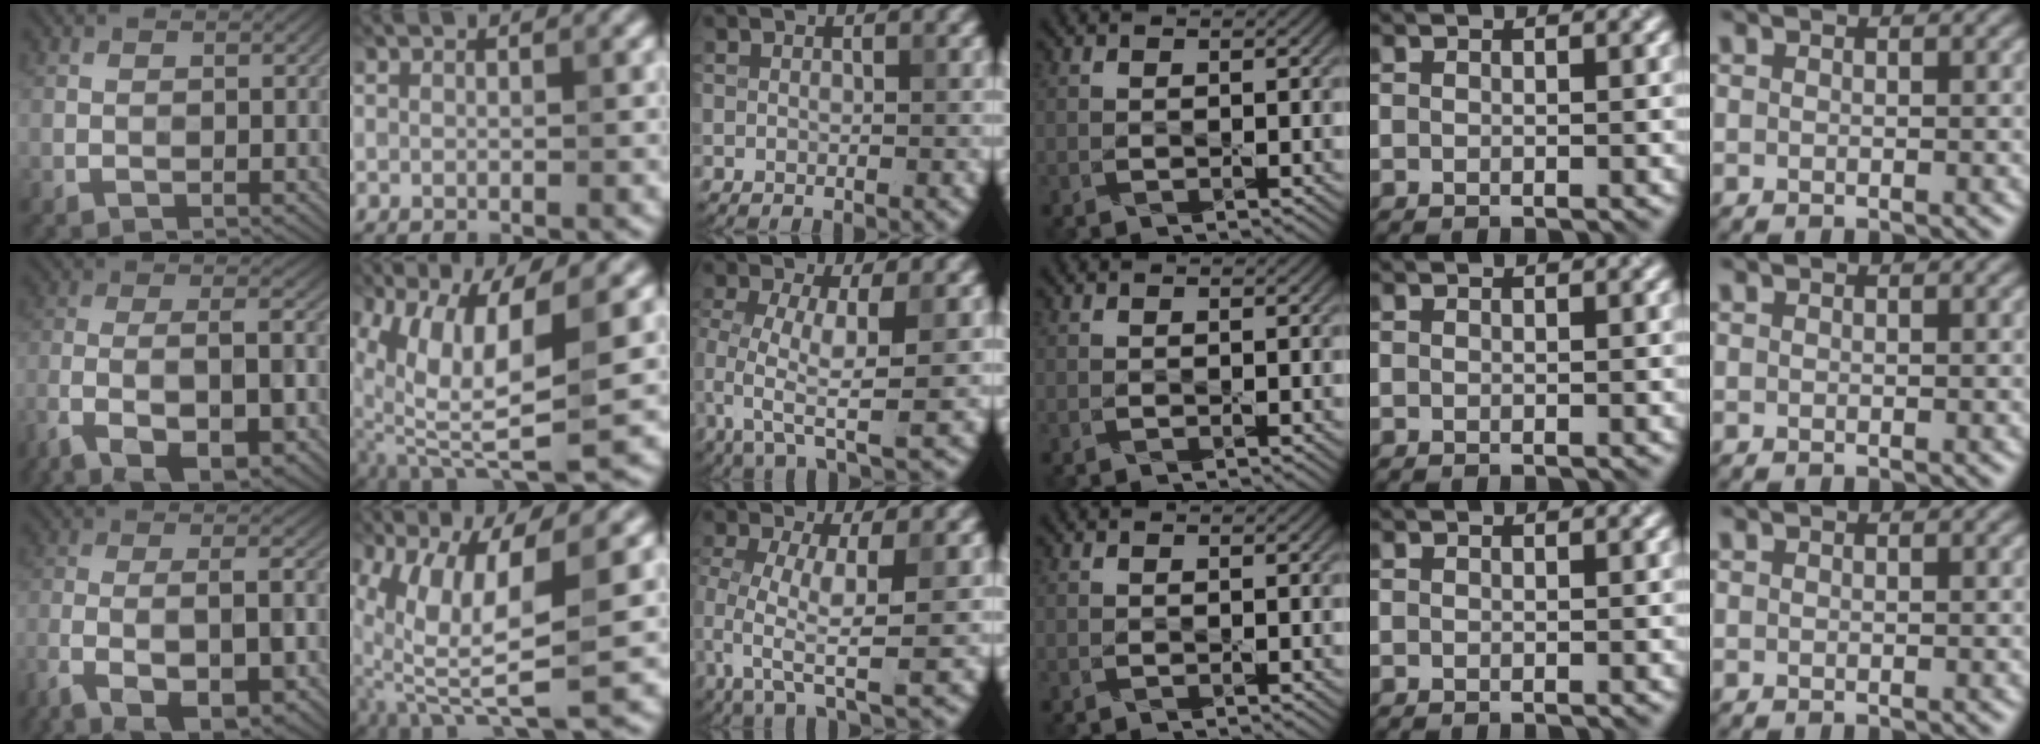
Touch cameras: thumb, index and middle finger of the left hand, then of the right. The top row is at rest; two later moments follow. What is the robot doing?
{"motion": "wipe", "object": "glass cup"}